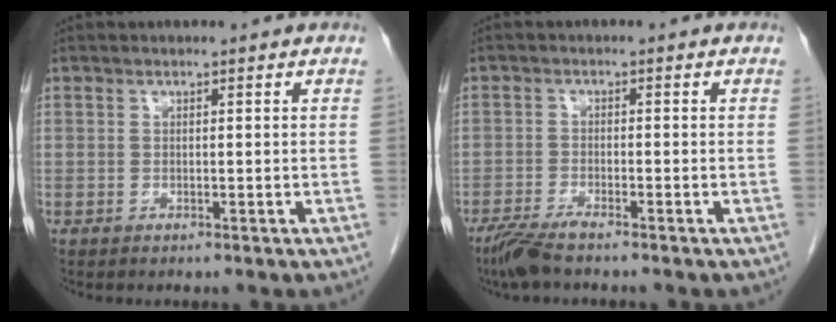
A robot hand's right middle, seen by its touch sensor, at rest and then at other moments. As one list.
[{"total": 4.1, "force": [-3.3, 0.3, 2.4], "torque": [-0.052, -0.012, -0.067]}]